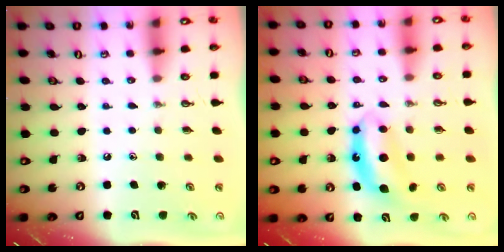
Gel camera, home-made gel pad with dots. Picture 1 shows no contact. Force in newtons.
{"total": 7.5, "press": 7.5, "slide": 0.1}